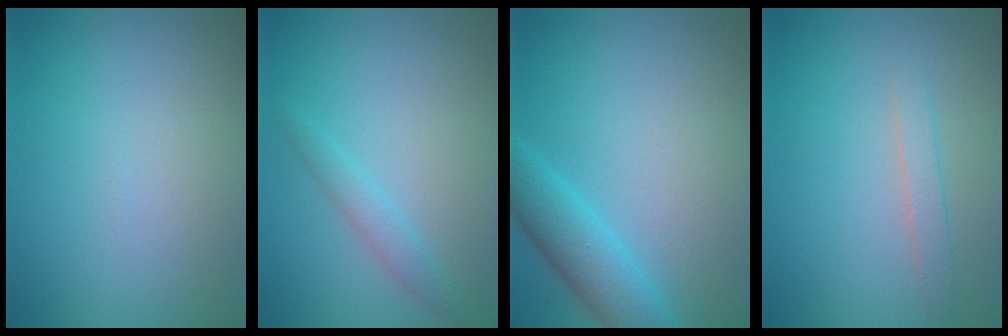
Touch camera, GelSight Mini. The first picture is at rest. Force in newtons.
{"total": 1.6, "press": 1.6, "slide": 0.1}
{"total": 4.0, "press": 4.0, "slide": 0.2}
{"total": 1.3, "press": 1.3, "slide": 0.1}